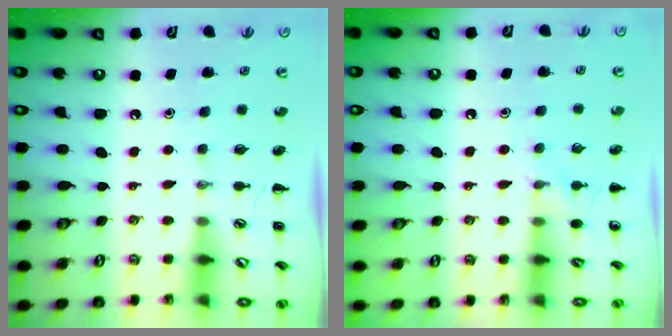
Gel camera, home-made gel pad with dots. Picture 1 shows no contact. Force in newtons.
{"total": 6.5, "press": 6.1, "slide": 2.2}